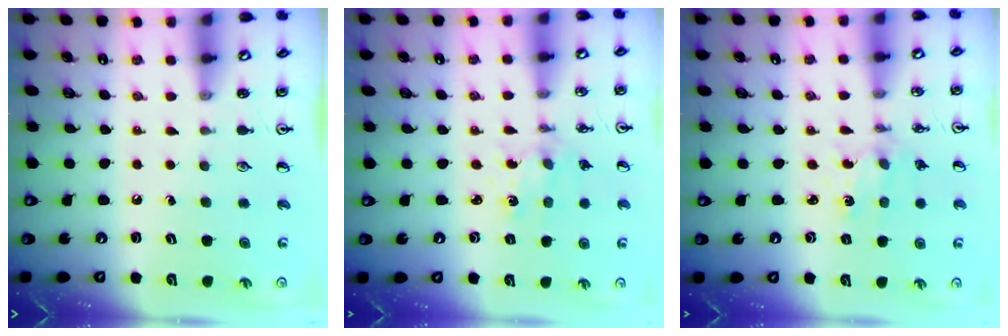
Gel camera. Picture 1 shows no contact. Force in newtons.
{"total": 1.8, "press": 1.8, "slide": 0.3}
{"total": 1.8, "press": 1.8, "slide": 0.3}